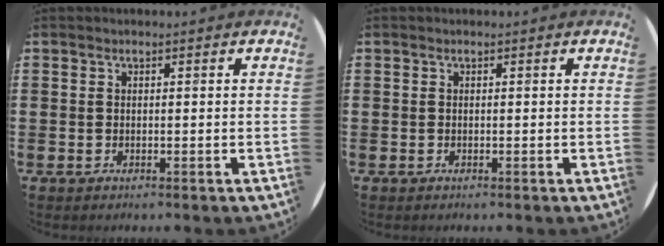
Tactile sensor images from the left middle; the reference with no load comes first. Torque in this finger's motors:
{"motor_torque": [-0.01, -0.01, 0.00, 0.01]}